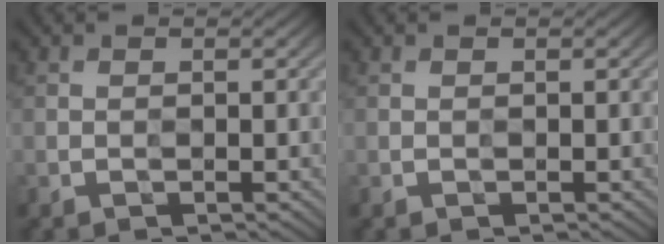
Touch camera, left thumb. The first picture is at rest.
{"total": 0.0}